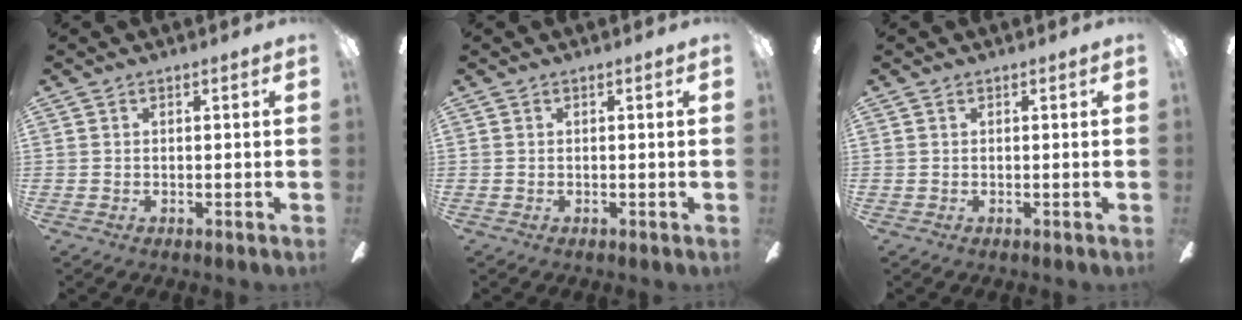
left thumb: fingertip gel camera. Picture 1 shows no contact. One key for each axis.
{"total": 0.0}
{"total": 0.0}